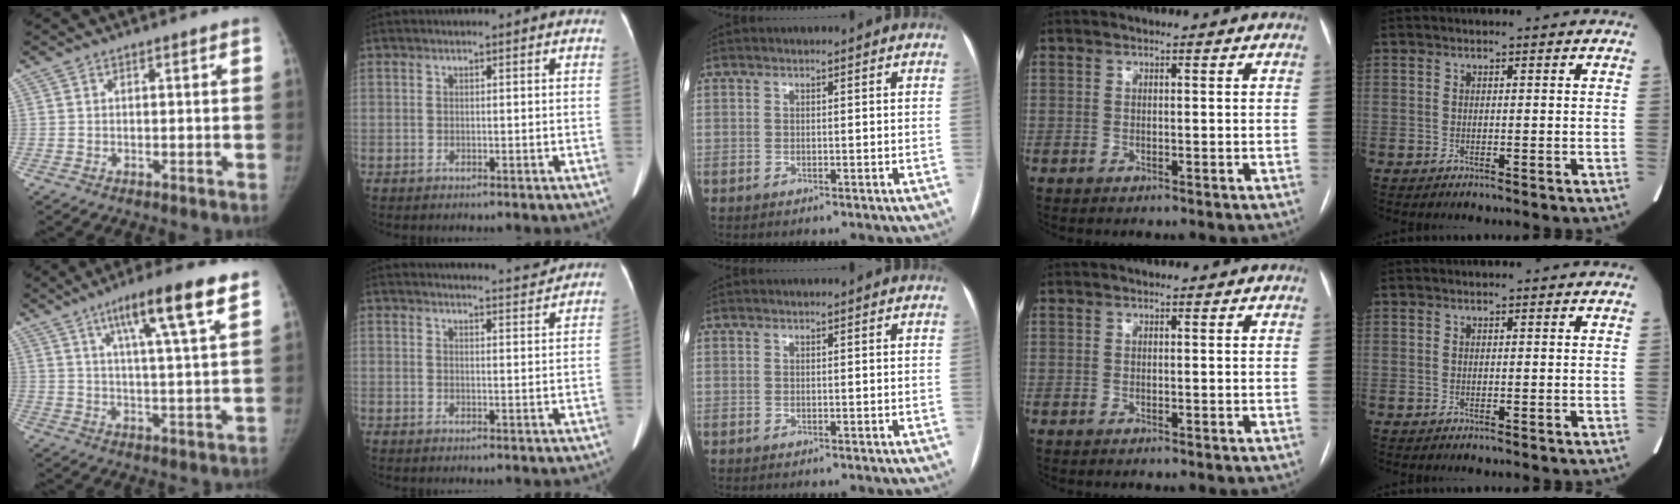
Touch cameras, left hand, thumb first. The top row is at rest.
{"thumb": {"total": 13.6, "force": [7.6, 1.5, 11.2], "torque": [-0.176, -0.023, 0.117]}, "index": {"total": 6.6, "force": [6.5, -0.5, 0.7], "torque": [-0.009, -0.001, 0.077]}}